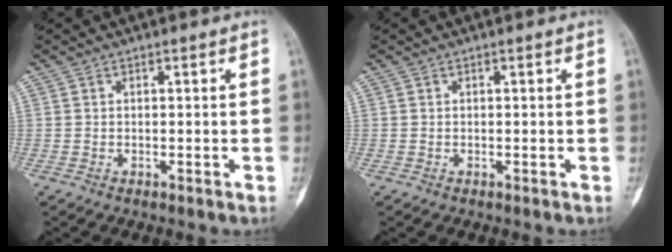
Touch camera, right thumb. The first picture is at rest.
{"total": 0.0}